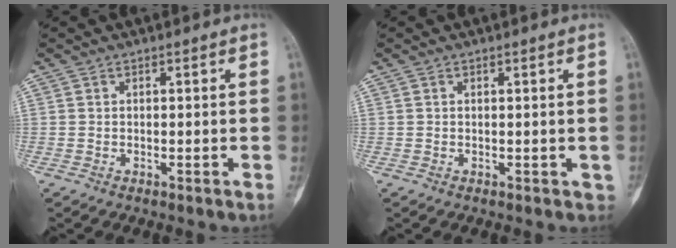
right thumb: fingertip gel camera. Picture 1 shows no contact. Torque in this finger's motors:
{"motor_torque": [1.04, 0.58, 0.45, -0.12, 0.05]}